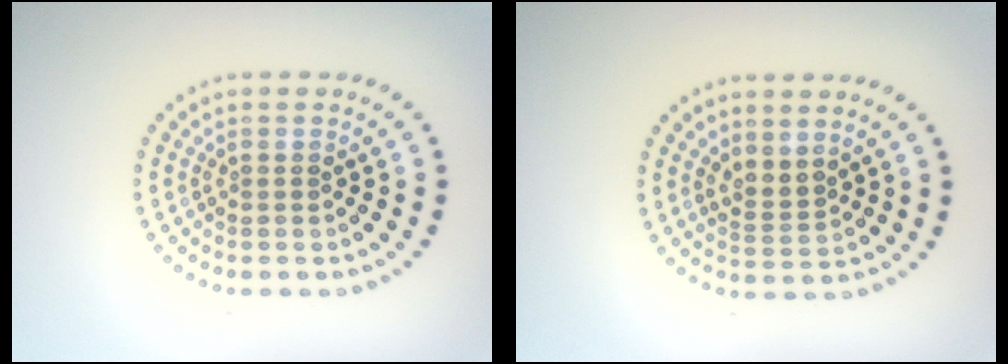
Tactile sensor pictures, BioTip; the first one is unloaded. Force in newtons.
{"total": 1.9, "press": 1.4, "slide": 1.2}